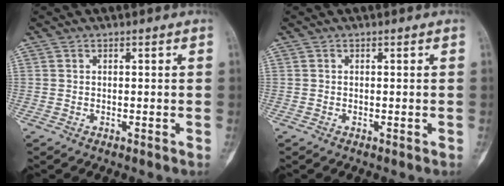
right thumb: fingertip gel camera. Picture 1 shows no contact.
{"total": 0.0}